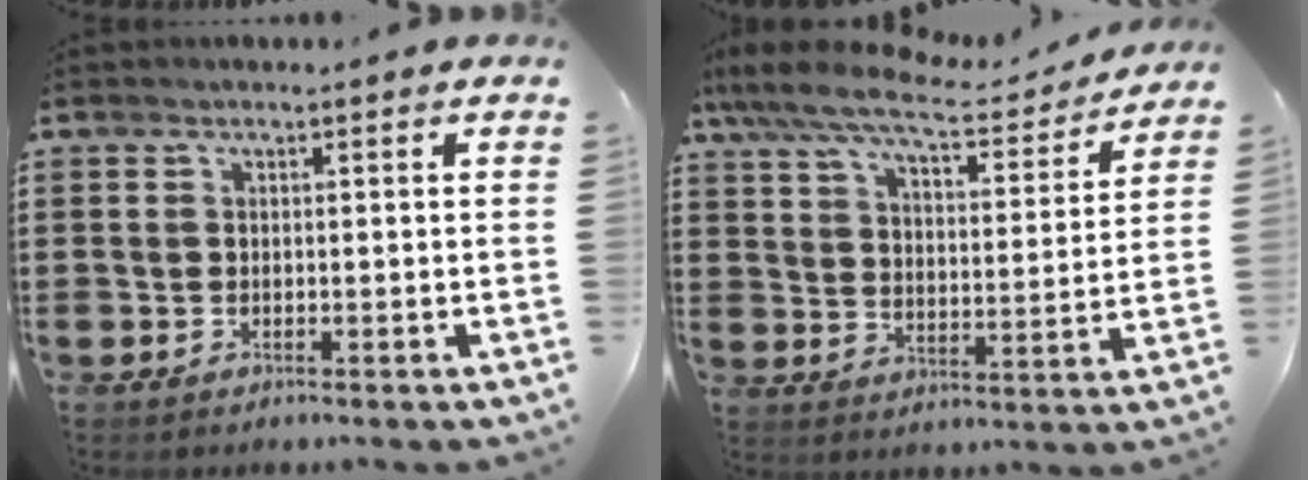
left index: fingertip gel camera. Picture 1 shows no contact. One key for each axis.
{"total": 8.3, "fx": 7.3, "fy": 0.9, "fz": 3.9, "tx": -0.107, "ty": -0.036, "tz": 0.123}